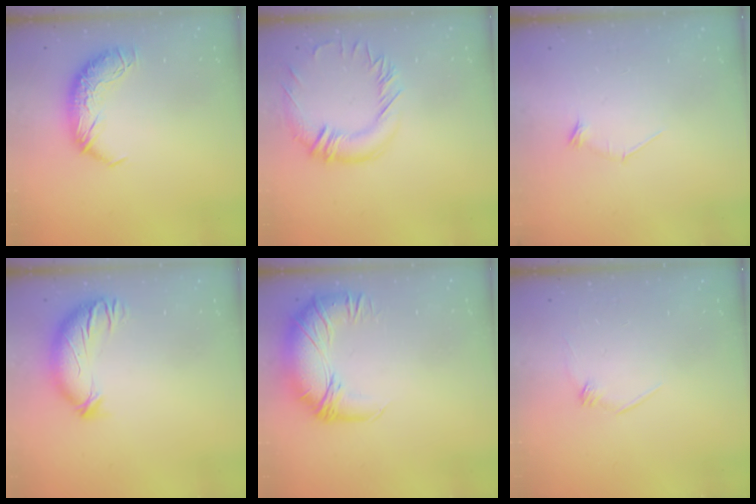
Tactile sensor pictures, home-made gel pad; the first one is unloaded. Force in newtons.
{"total": 2.3, "press": 2.0, "slide": 1.2}
{"total": 8.4, "press": 8.3, "slide": 0.6}
{"total": 3.6, "press": 2.9, "slide": 2.2}
{"total": 2.8, "press": 0.1, "slide": 2.8}
{"total": 7.7, "press": 7.6, "slide": 0.6}